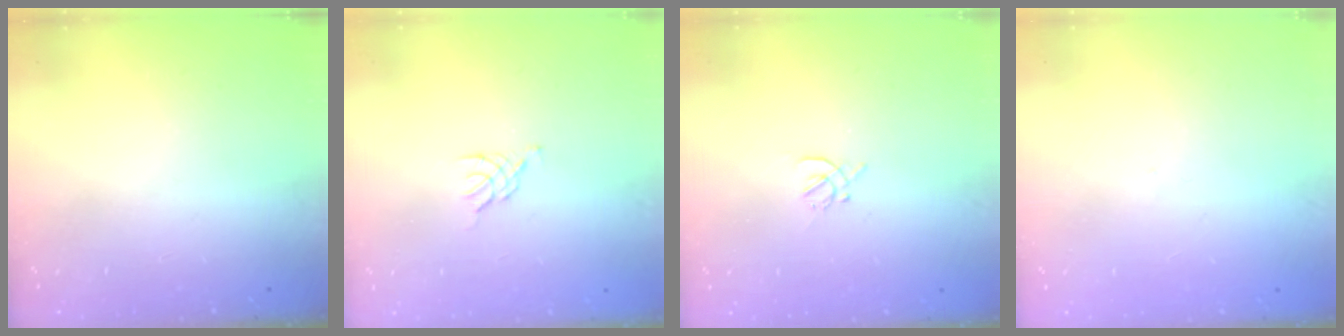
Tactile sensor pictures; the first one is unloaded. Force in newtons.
{"total": 0.8, "press": 0.7, "slide": 0.3}
{"total": 1.4, "press": 1.3, "slide": 0.5}
{"total": 0.0}